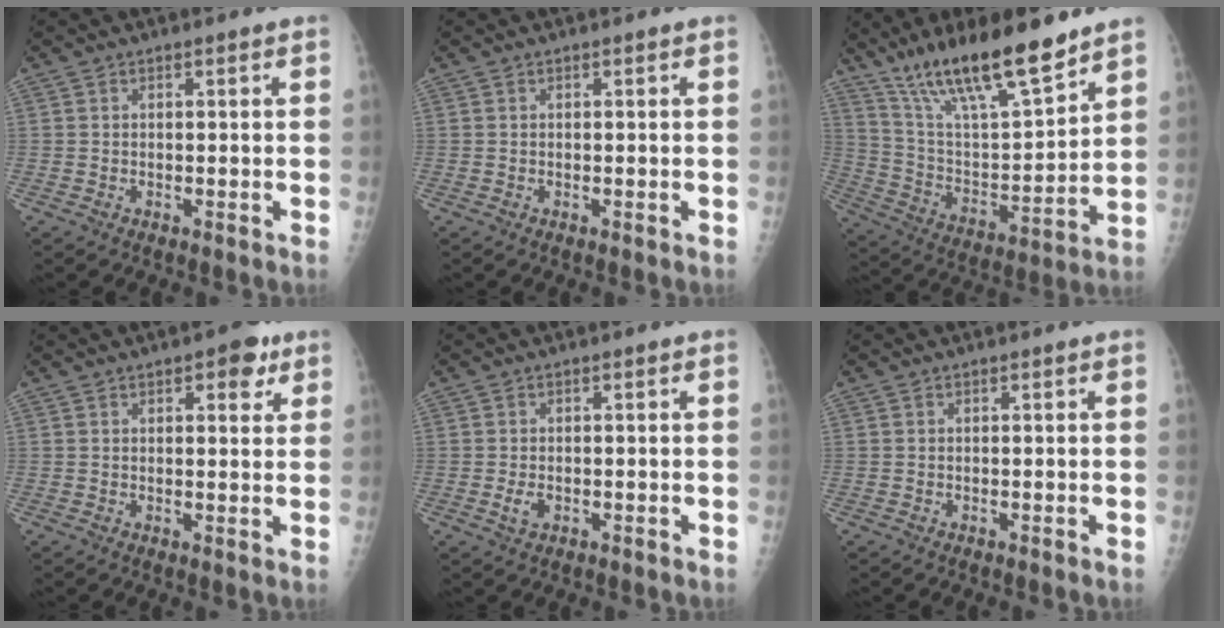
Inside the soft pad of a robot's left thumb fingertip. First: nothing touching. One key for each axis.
{"total": 0.0}
{"total": 21.3, "fx": 15.5, "fy": 4.9, "fz": 13.8, "tx": -0.216, "ty": -0.068, "tz": 0.281}
{"total": 5.4, "fx": 3.0, "fy": 2.5, "fz": 3.8, "tx": -0.026, "ty": -0.010, "tz": 0.032}
{"total": 2.2, "fx": -0.2, "fy": 1.4, "fz": 1.6, "tx": -0.027, "ty": -0.003, "tz": -0.001}
{"total": 0.0}